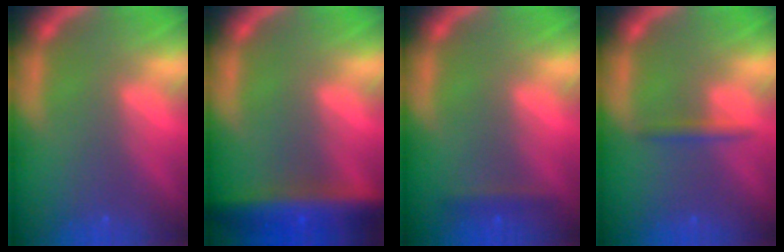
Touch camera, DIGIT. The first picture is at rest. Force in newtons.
{"total": 7.5}
{"total": 1.4}
{"total": 1.4}